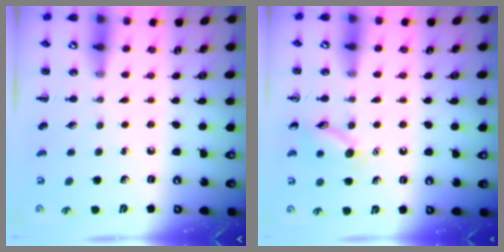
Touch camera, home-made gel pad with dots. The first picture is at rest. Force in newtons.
{"total": 10.3, "press": 10.3, "slide": 0.6}